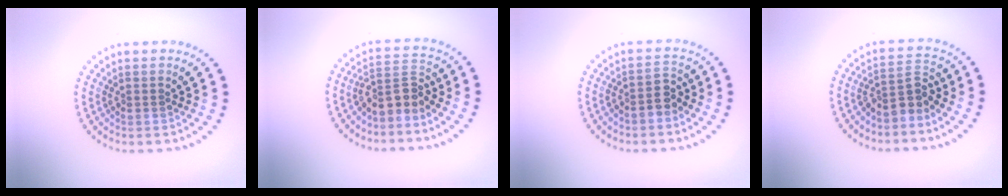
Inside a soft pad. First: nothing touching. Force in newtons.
{"total": 3.0, "press": 2.3, "slide": 1.9}
{"total": 2.0, "press": 1.9, "slide": 0.8}
{"total": 2.7, "press": 2.0, "slide": 1.9}